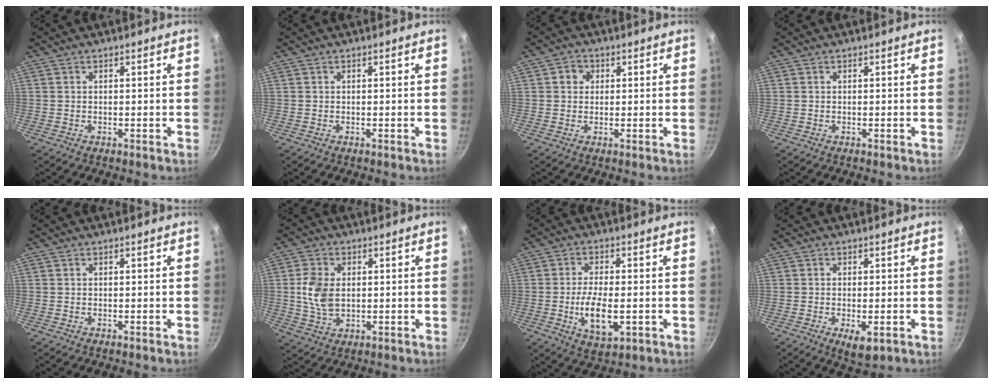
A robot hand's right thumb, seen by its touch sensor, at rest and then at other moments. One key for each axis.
{"total": 0.0}
{"total": 2.9, "fx": 0.7, "fy": 2.6, "fz": 1.0, "tx": 0.001, "ty": 0.003, "tz": 0.005}
{"total": 0.0}
{"total": 0.0}
{"total": 7.7, "fx": 0.7, "fy": 5.2, "fz": 5.6, "tx": -0.105, "ty": -0.003, "tz": 0.014}
{"total": 9.1, "fx": -1.8, "fy": 4.1, "fz": 8.0, "tx": -0.142, "ty": 0.000, "tz": -0.027}
{"total": 4.6, "fx": -1.5, "fy": 1.9, "fz": 3.9, "tx": -0.060, "ty": -0.008, "tz": -0.016}